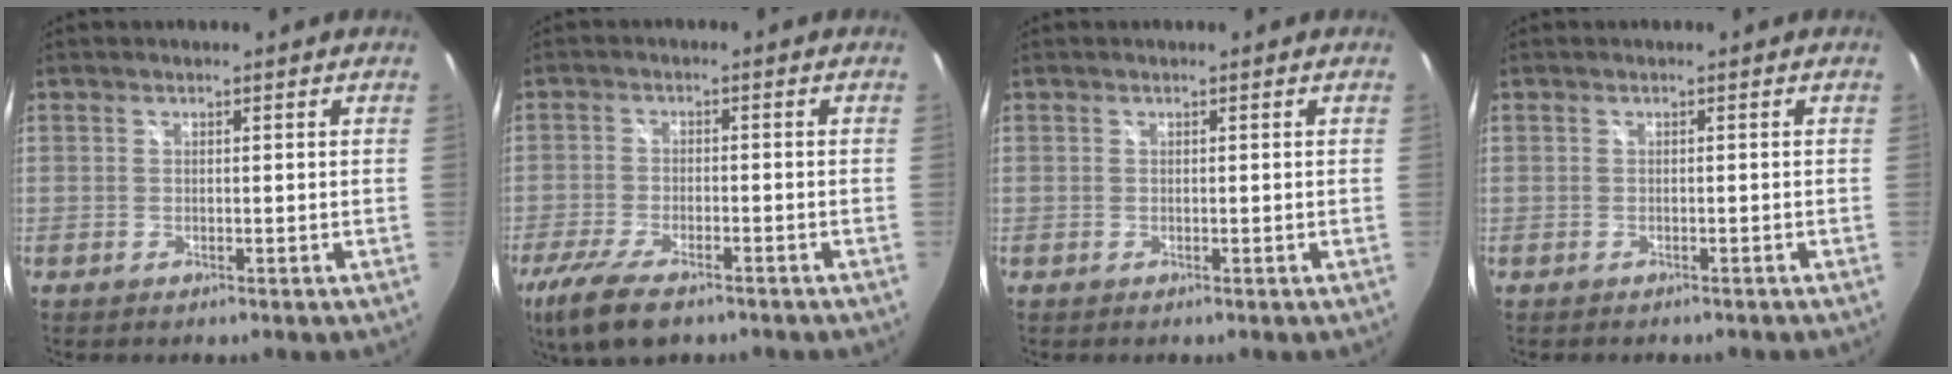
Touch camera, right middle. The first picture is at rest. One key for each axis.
{"total": 10.9, "fx": -7.6, "fy": 3.6, "fz": 7.0, "tx": -0.169, "ty": -0.036, "tz": -0.138}
{"total": 0.0}
{"total": 1.2, "fx": -1.0, "fy": 0.4, "fz": 0.4, "tx": -0.011, "ty": -0.004, "tz": -0.012}